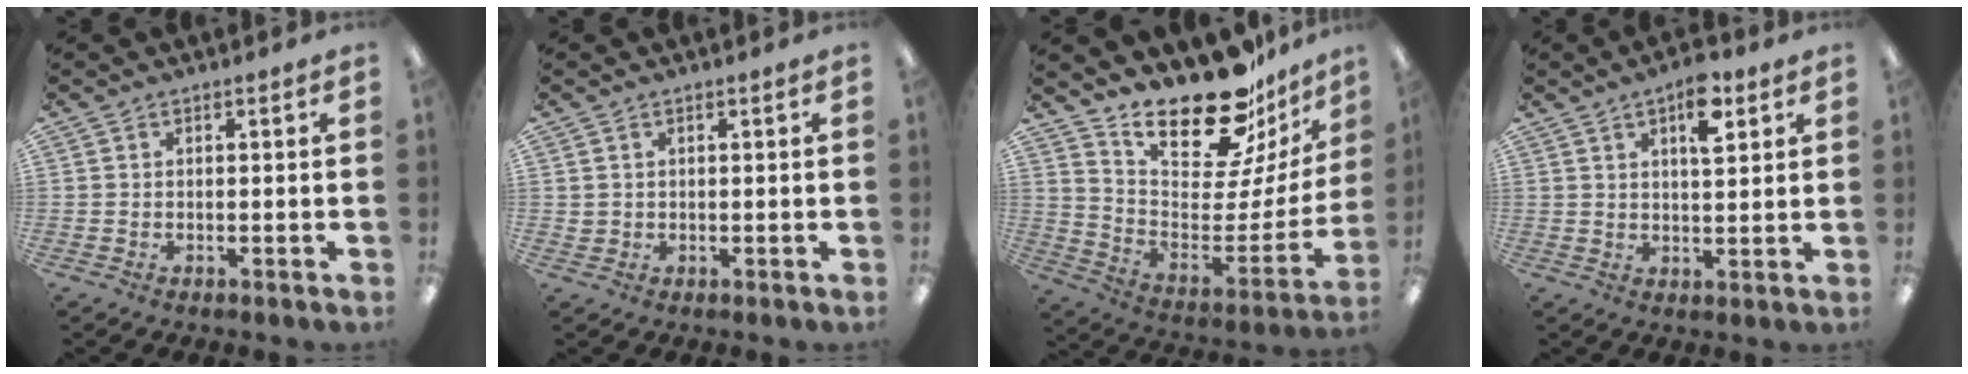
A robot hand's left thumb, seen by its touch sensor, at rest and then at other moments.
{"total": 1.3, "force": [0.6, 1.1, 0.1], "torque": [-0.003, 0.002, 0.011]}
{"total": 23.5, "force": [19.3, 7.5, 11.2], "torque": [-0.171, -0.146, 0.331]}
{"total": 8.0, "force": [4.4, 3.1, 5.9], "torque": [-0.085, -0.013, 0.069]}